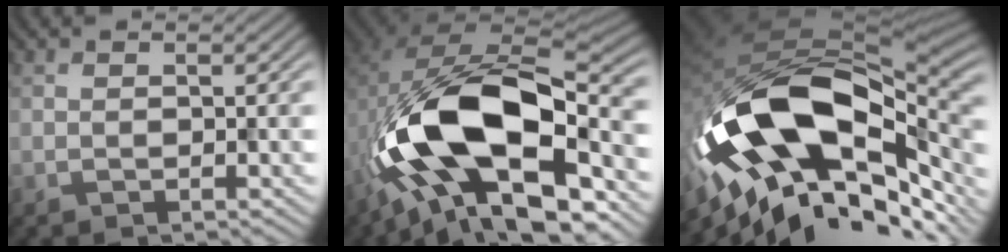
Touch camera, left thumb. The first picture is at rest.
{"total": 17.4, "force": [-5.1, 9.1, 14.0], "torque": [-0.251, -0.009, -0.088]}
{"total": 21.4, "force": [-5.5, 11.3, 17.3], "torque": [-0.333, -0.031, -0.092]}